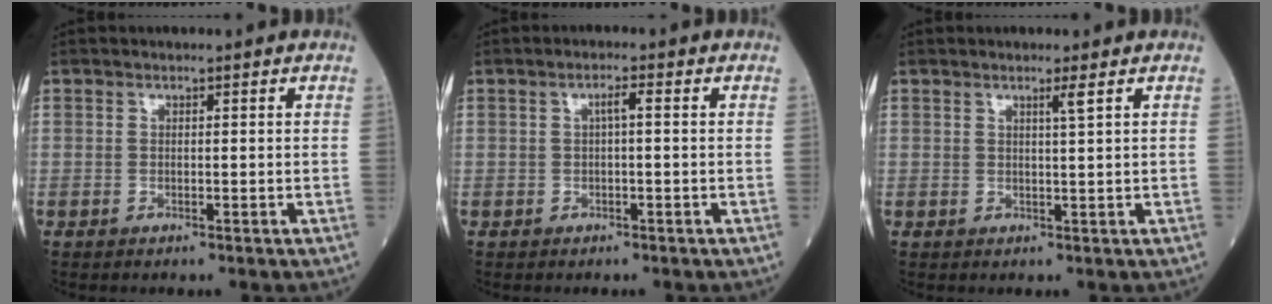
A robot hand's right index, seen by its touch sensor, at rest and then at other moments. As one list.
[{"total": 1.7, "force": [0.1, 0.2, 1.7], "torque": [-0.026, 0.005, 0.001]}, {"total": 1.5, "force": [0.8, -0.5, 1.1], "torque": [-0.026, -0.007, 0.016]}]